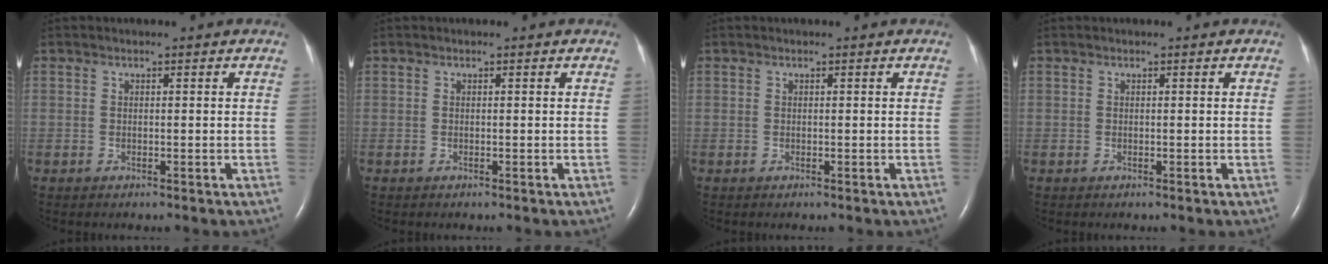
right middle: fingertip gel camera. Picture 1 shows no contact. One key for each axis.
{"total": 0.0}
{"total": 0.0}
{"total": 0.0}